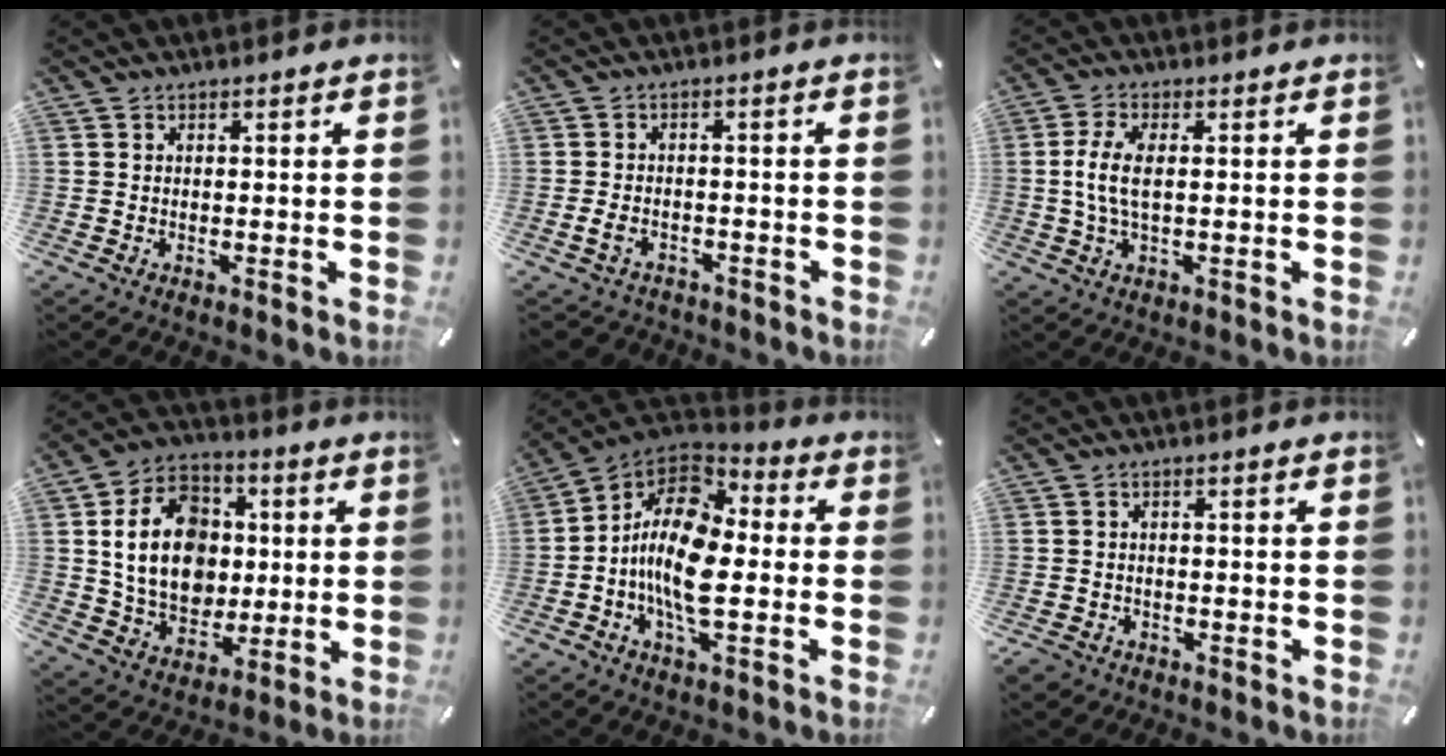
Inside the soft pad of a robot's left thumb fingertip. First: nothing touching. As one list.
[{"total": 4.0, "force": [-2.1, 2.8, 2.0], "torque": [-0.047, 0.005, -0.041]}, {"total": 6.9, "force": [0.4, 2.7, 6.4], "torque": [-0.145, -0.004, -0.001]}, {"total": 17.6, "force": [1.0, 14.1, 10.5], "torque": [-0.216, 0.011, 0.022]}, {"total": 15.7, "force": [-2.6, 8.5, 12.9], "torque": [-0.264, 0.002, -0.050]}, {"total": 2.3, "force": [-1.6, 1.6, 0.5], "torque": [-0.016, 0.006, -0.035]}]